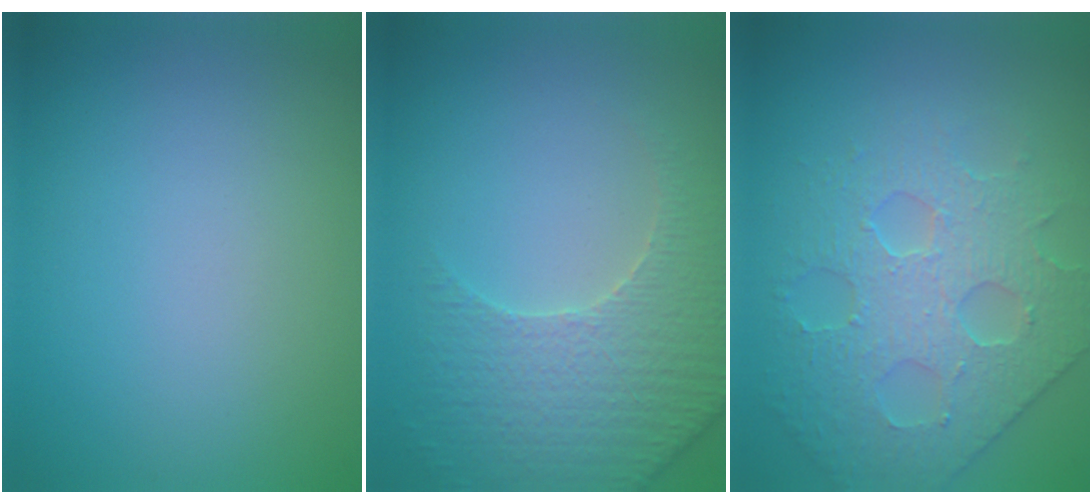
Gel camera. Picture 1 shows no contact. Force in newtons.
{"total": 4.6, "press": 4.2, "slide": 2.1}
{"total": 4.6, "press": 4.4, "slide": 1.1}